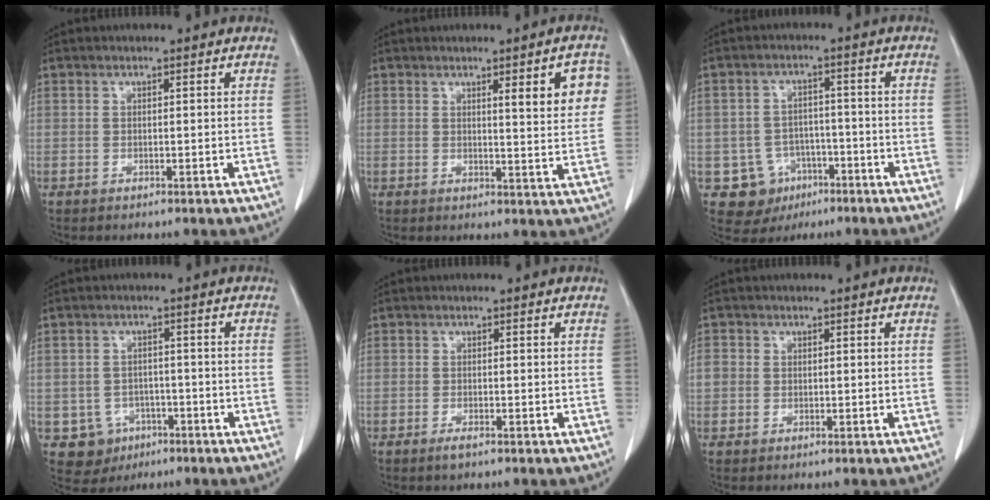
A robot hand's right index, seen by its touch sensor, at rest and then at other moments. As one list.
[{"total": 7.0, "force": [2.6, 1.2, 6.4], "torque": [-0.073, -0.002, 0.029]}, {"total": 7.9, "force": [-3.5, 7.1, 1.1], "torque": [-0.015, 0.012, -0.042]}, {"total": 5.4, "force": [-2.2, 4.9, 0.7], "torque": [-0.009, 0.010, -0.025]}, {"total": 1.4, "force": [-1.0, 0.2, 1.0], "torque": [-0.020, -0.003, -0.017]}, {"total": 2.7, "force": [0.0, 2.5, 0.9], "torque": [-0.015, 0.011, 0.001]}]